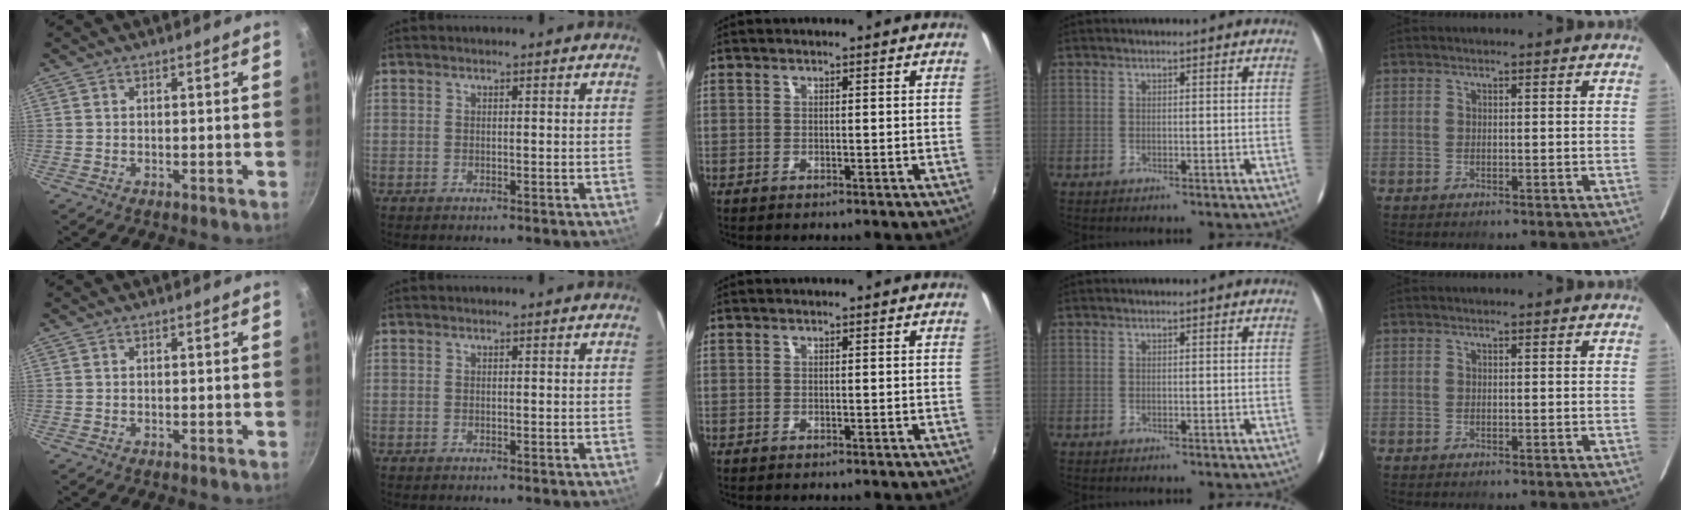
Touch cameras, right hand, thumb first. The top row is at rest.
{}